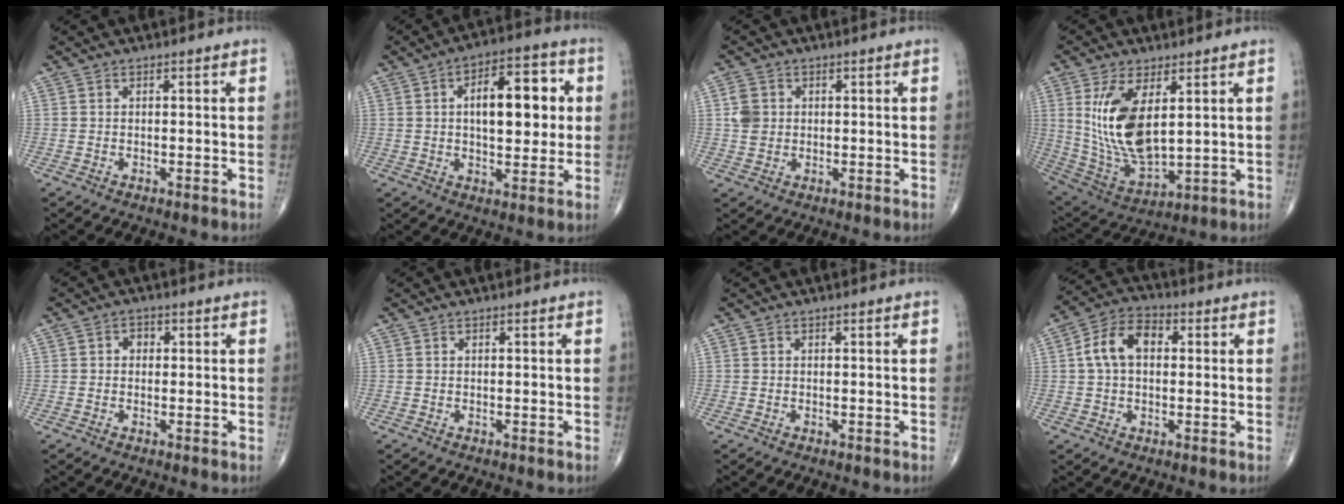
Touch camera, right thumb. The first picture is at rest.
{"total": 13.8, "force": [2.2, 6.8, 11.8], "torque": [-0.139, 0.011, 0.029]}
{"total": 3.8, "force": [0.6, 3.2, 1.8], "torque": [-0.023, 0.002, 0.012]}
{"total": 15.3, "force": [3.8, 7.1, 13.0], "torque": [-0.248, -0.024, 0.095]}
{"total": 2.0, "force": [0.2, 1.7, 1.1], "torque": [-0.005, 0.005, -0.002]}
{"total": 0.0}
{"total": 0.0}
{"total": 9.0, "force": [1.2, 5.9, 6.7], "torque": [-0.122, 0.027, 0.016]}